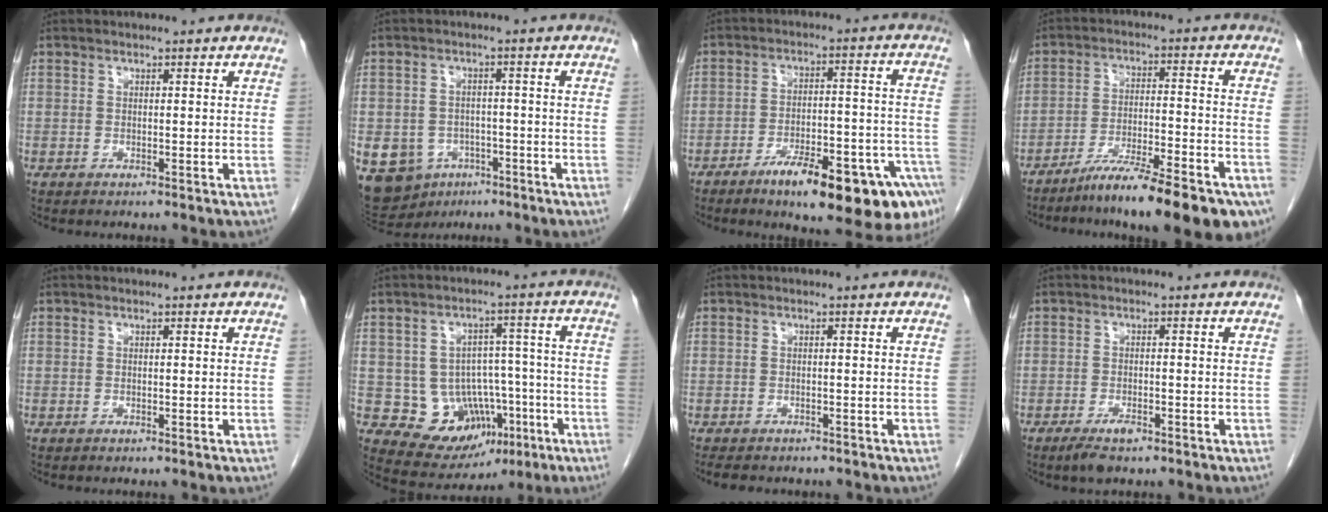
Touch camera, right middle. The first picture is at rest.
{"total": 13.9, "force": [-6.3, 11.2, 5.1], "torque": [-0.140, 0.004, -0.084]}
{"total": 18.7, "force": [-11.9, 3.4, 13.9], "torque": [-0.123, 0.028, -0.167]}
{"total": 18.0, "force": [-13.7, 2.3, 11.5], "torque": [-0.123, 0.001, -0.211]}
{"total": 0.0}
{"total": 11.6, "force": [-3.6, 9.3, 5.9], "torque": [-0.081, 0.031, -0.032]}
{"total": 6.0, "force": [-5.1, 2.3, 2.2], "torque": [-0.032, -0.004, -0.064]}
{"total": 3.3, "force": [-2.2, 1.0, 2.2], "torque": [-0.045, -0.003, -0.035]}